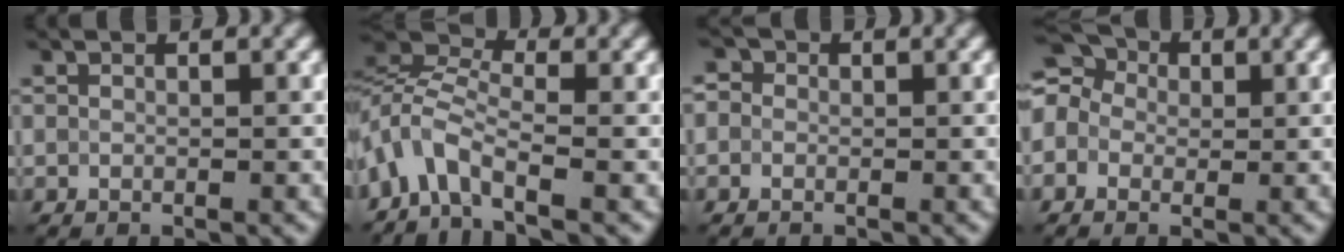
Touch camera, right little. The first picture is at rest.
{"total": 4.6, "force": [-3.0, 1.5, 3.1], "torque": [-0.071, 0.010, -0.073]}
{"total": 2.2, "force": [0.5, 2.0, 0.8], "torque": [0.001, 0.014, -0.019]}
{"total": 7.0, "force": [1.3, 5.7, 3.7], "torque": [-0.068, 0.040, -0.024]}